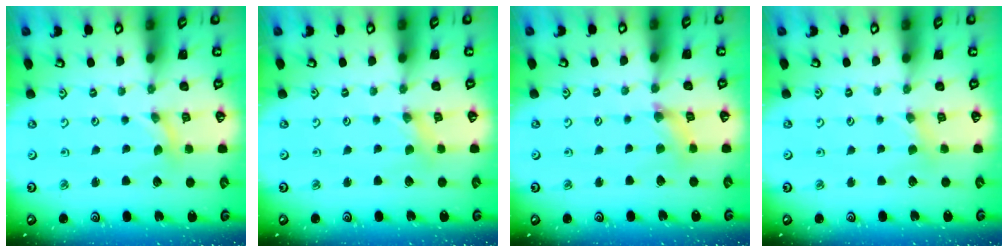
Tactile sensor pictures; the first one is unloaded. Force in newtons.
{"total": 0.0}
{"total": 3.3, "press": 3.3, "slide": 0.3}
{"total": 2.1, "press": 2.0, "slide": 0.3}